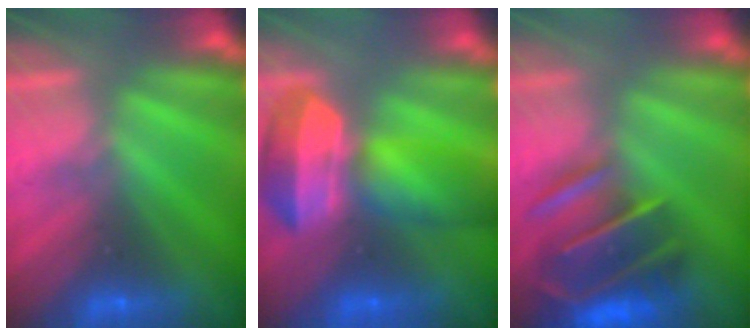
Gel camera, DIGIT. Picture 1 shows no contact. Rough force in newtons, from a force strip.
{"total": 5.8}
{"total": 9.1}